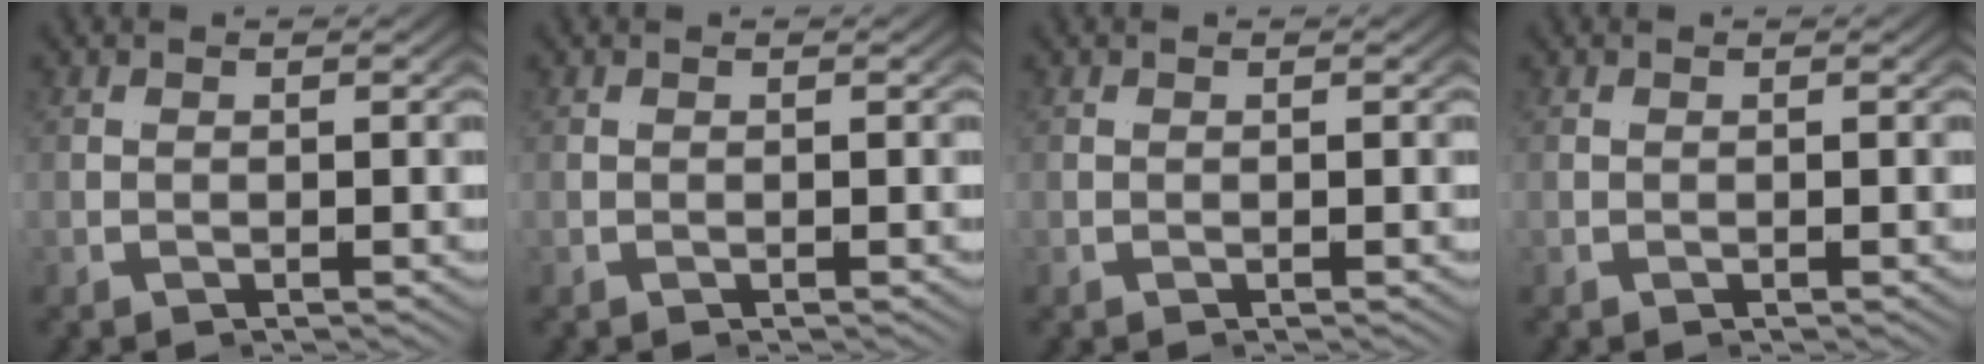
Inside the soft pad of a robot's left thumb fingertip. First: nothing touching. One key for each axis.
{"total": 0.0}
{"total": 0.0}
{"total": 0.0}